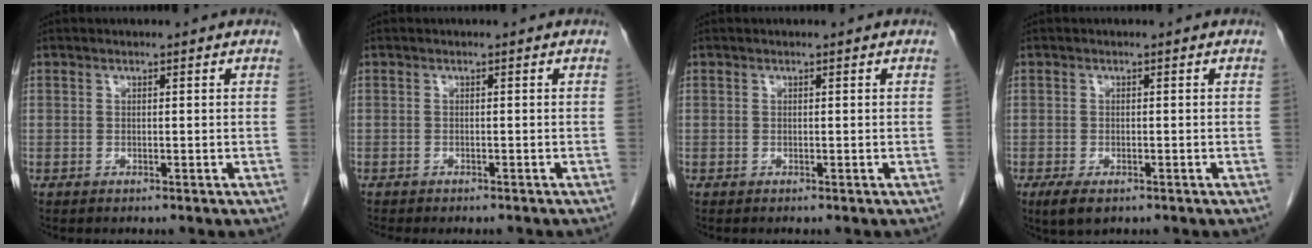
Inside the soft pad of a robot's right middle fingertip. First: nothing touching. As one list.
[{"total": 2.7, "force": [-2.5, 0.6, 1.1], "torque": [-0.018, -0.007, -0.029]}, {"total": 0.0}, {"total": 3.3, "force": [-2.0, 1.3, 2.3], "torque": [-0.050, -0.009, -0.027]}]